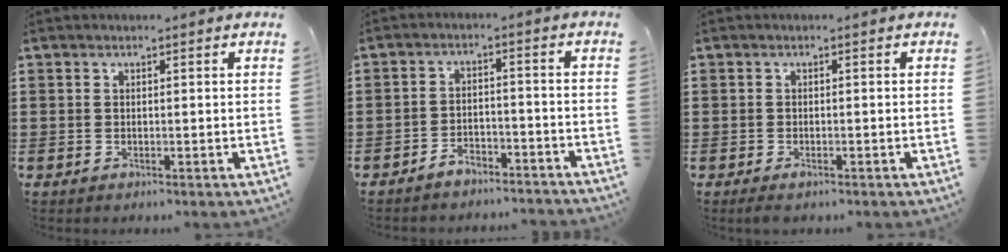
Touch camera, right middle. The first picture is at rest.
{"total": 3.7, "force": [-3.6, 0.7, 0.3], "torque": [-0.010, 0.006, -0.074]}
{"total": 0.8, "force": [-0.5, 0.3, 0.5], "torque": [-0.011, -0.005, -0.009]}